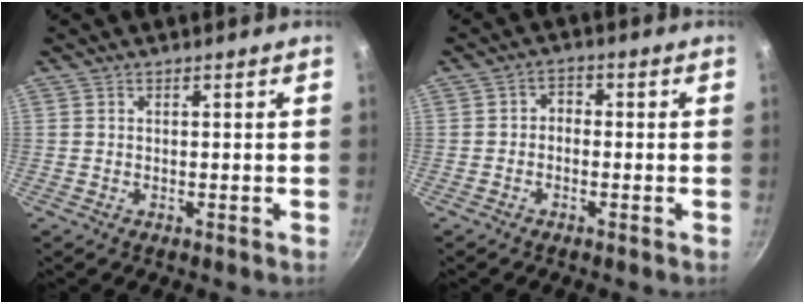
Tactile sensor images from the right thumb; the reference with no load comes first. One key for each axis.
{"total": 2.2, "fx": -0.8, "fy": 1.7, "fz": 1.2, "tx": -0.014, "ty": 0.014, "tz": -0.020}